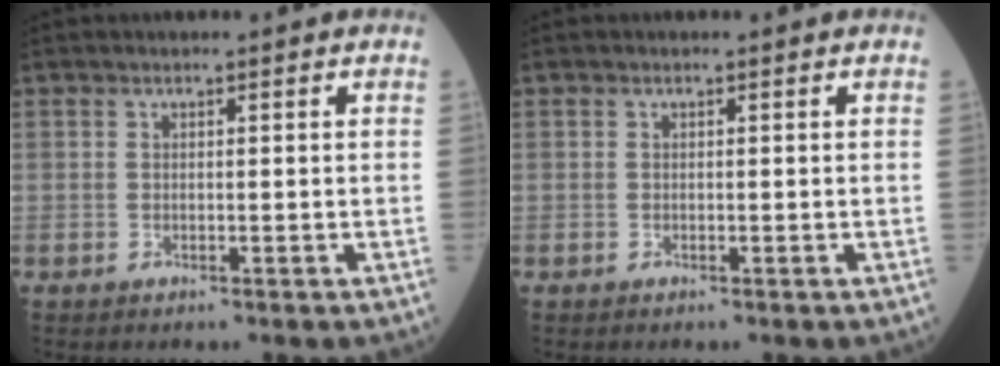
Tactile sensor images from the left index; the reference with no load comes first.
{"total": 0.0}